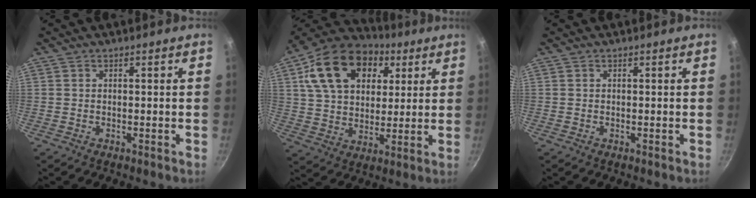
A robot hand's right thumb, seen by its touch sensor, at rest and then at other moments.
{"total": 21.1, "force": [7.7, 14.6, 13.2], "torque": [-0.210, 0.003, 0.123]}
{"total": 0.0}